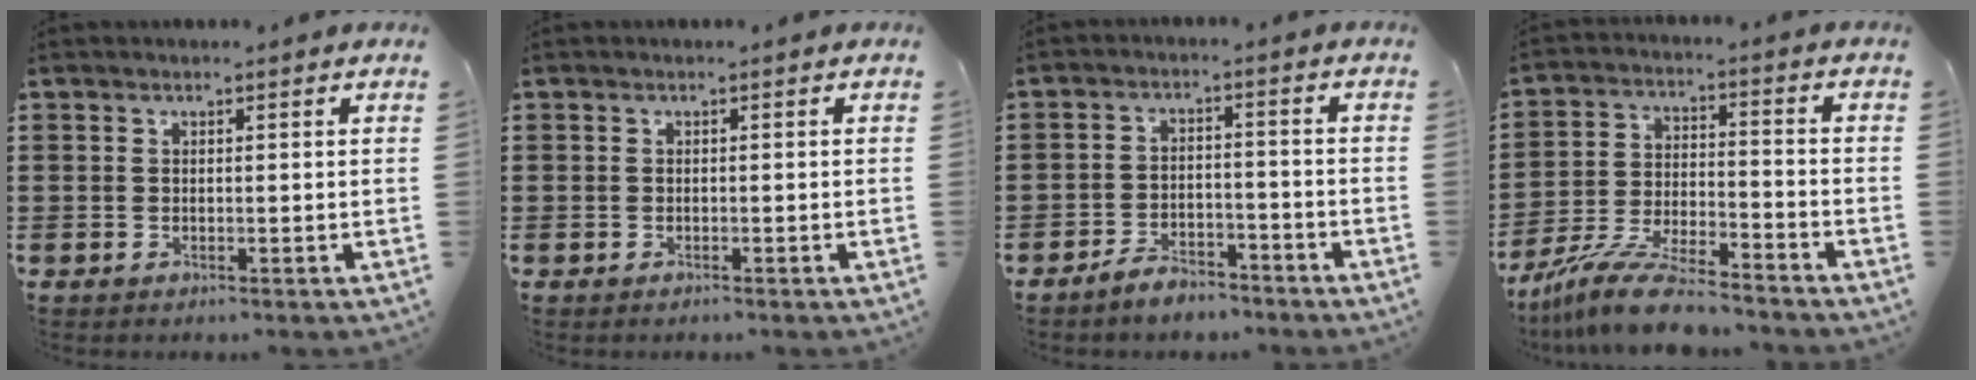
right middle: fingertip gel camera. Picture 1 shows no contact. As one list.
[{"total": 0.0}, {"total": 4.3, "force": [-4.1, 0.9, 0.8], "torque": [-0.022, 0.007, -0.084]}, {"total": 10.4, "force": [-9.2, 1.1, 4.8], "torque": [-0.100, 0.012, -0.181]}]